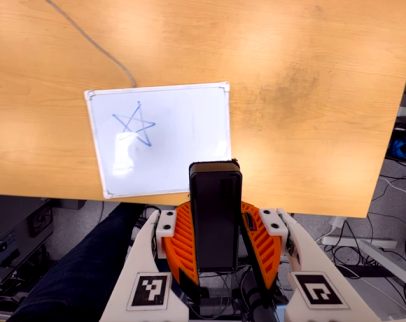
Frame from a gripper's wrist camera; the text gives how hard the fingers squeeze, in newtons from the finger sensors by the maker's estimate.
{"total": 5.9, "left": 5.9, "right": 5.9}